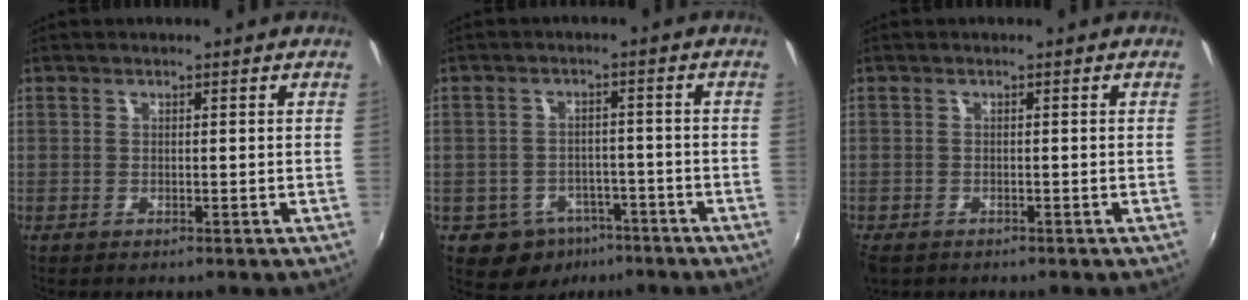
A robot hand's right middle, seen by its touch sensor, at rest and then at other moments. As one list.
[{"total": 7.5, "force": [-4.6, 5.6, 1.8], "torque": [-0.045, 0.014, -0.054]}, {"total": 3.1, "force": [-2.0, 1.8, 1.5], "torque": [-0.037, -0.013, -0.035]}]